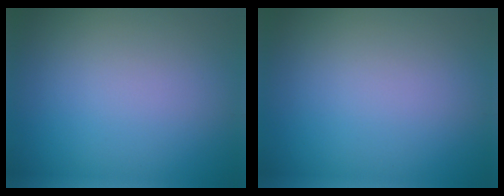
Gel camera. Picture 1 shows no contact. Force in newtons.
{"total": 0.0}